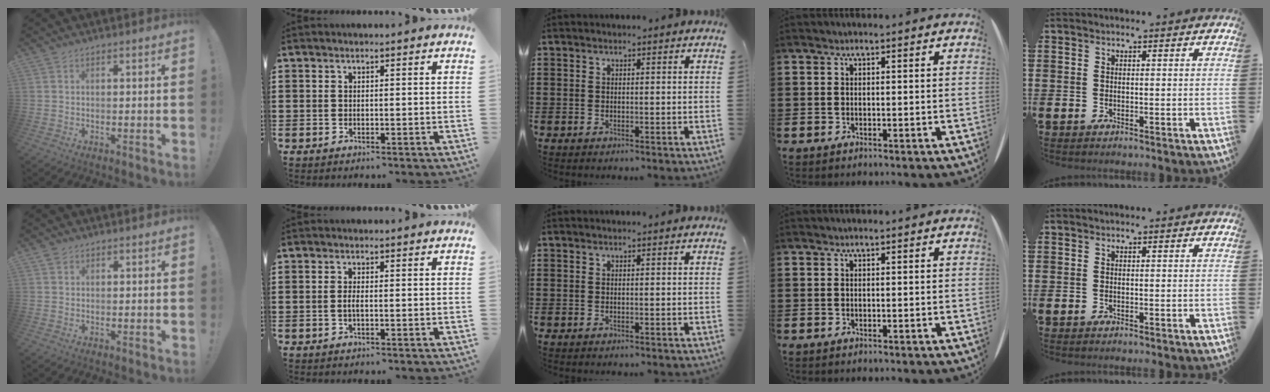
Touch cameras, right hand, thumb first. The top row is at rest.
{"thumb": {"total": 1.0, "force": [0.7, 0.7, 0.1], "torque": [0.003, -0.002, 0.013]}, "index": {"total": 1.4, "force": [-0.4, 0.2, 1.3], "torque": [-0.032, -0.004, -0.011]}}